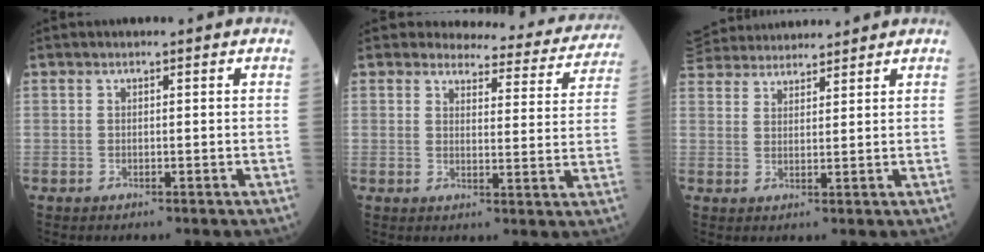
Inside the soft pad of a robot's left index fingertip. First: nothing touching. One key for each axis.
{"total": 13.7, "fx": 13.2, "fy": 3.3, "fz": 1.7, "tx": 0.011, "ty": -0.051, "tz": 0.126}
{"total": 10.1, "fx": 9.6, "fy": 1.8, "fz": 2.6, "tx": -0.052, "ty": 0.043, "tz": 0.160}